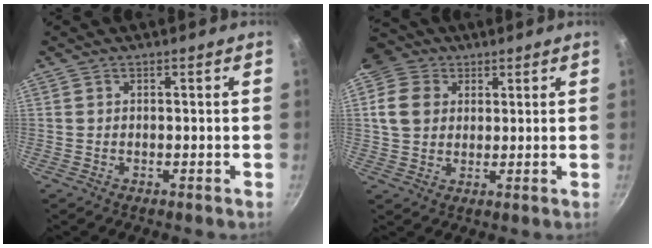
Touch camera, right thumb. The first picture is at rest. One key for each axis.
{"total": 8.9, "fx": 2.9, "fy": 7.3, "fz": 4.3, "tx": -0.051, "ty": 0.003, "tz": 0.045}